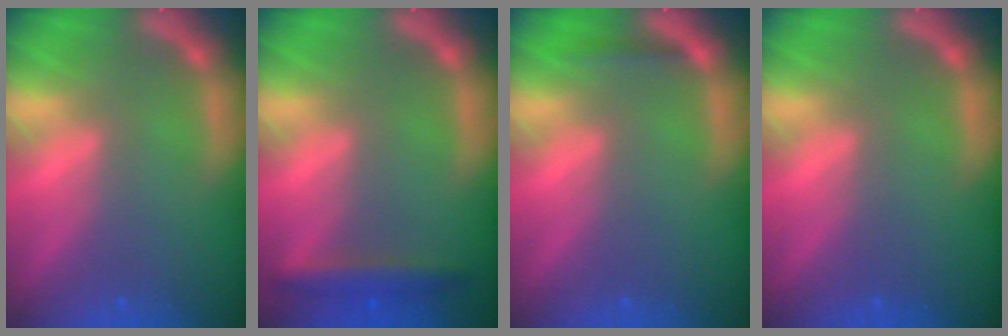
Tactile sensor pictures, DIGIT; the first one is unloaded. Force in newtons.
{"total": 2.9}
{"total": 0.9}
{"total": 0.0}